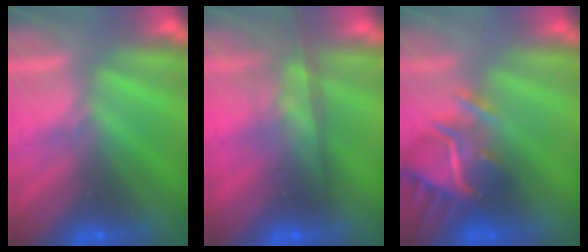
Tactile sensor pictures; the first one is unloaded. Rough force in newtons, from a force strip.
{"total": 6.9}
{"total": 5.8}